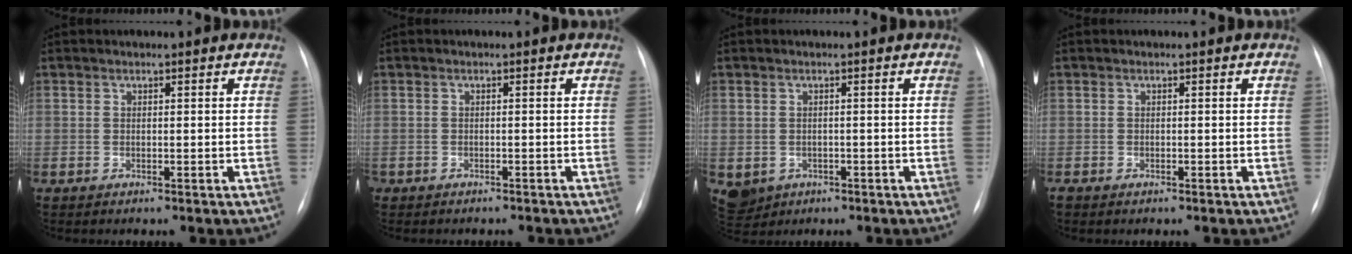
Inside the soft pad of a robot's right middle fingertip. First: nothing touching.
{"total": 2.5, "force": [-2.1, 1.1, 0.6], "torque": [-0.009, -0.001, -0.025]}
{"total": 6.4, "force": [-2.7, 5.4, 2.1], "torque": [-0.050, 0.002, -0.030]}
{"total": 0.6, "force": [-0.4, 0.4, 0.2], "torque": [-0.003, 0.001, -0.006]}